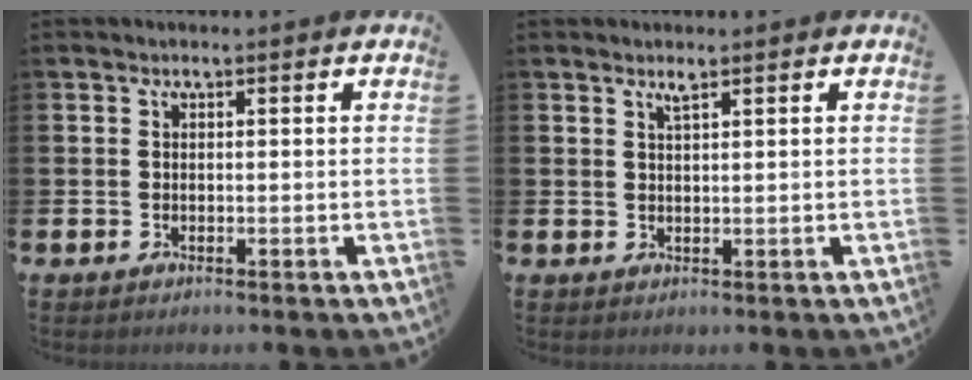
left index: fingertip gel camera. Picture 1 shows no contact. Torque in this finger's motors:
{"motor_torque": [0.30, -0.25, 0.12, 0.04]}